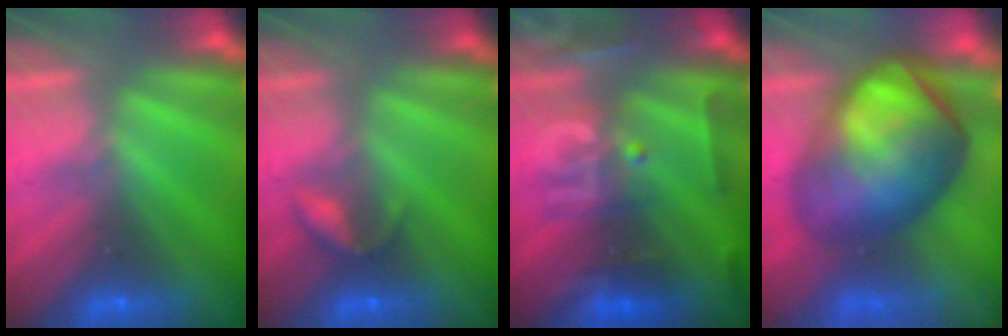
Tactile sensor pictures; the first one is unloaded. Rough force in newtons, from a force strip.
{"total": 2.2}
{"total": 2.8}
{"total": 8.1}